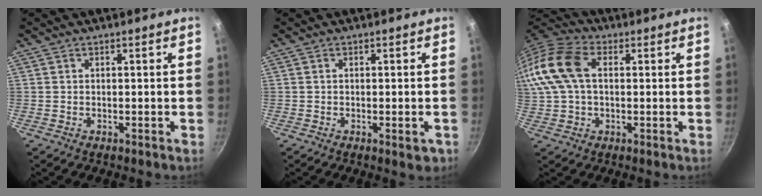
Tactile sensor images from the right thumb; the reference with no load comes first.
{"total": 2.7, "force": [-1.0, 1.0, 2.4], "torque": [-0.028, -0.003, -0.014]}
{"total": 15.1, "force": [2.6, 9.6, 11.4], "torque": [-0.235, 0.028, 0.035]}